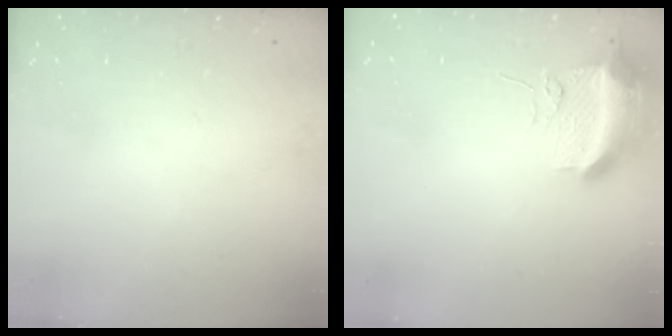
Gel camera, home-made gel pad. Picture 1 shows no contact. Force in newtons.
{"total": 12.3, "press": 10.8, "slide": 5.9}